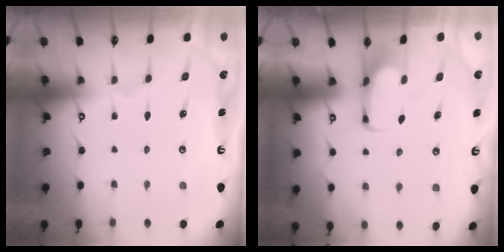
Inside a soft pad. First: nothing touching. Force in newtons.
{"total": 1.5, "press": 1.5, "slide": 0.4}